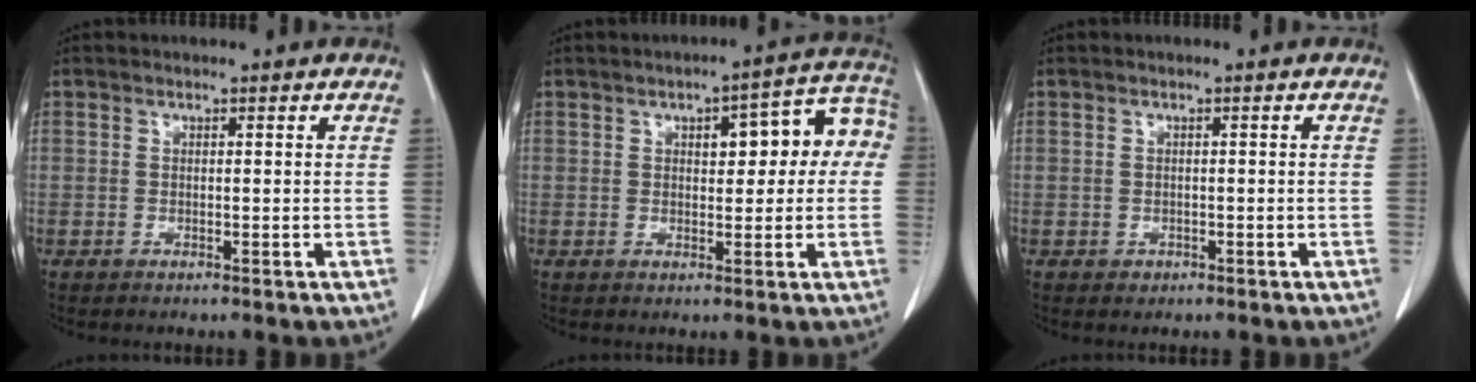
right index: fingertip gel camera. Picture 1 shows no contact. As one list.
[{"total": 9.6, "force": [1.8, 3.5, 8.8], "torque": [-0.101, 0.042, 0.019]}, {"total": 0.9, "force": [-0.4, 0.8, 0.1], "torque": [-0.003, 0.002, -0.005]}]